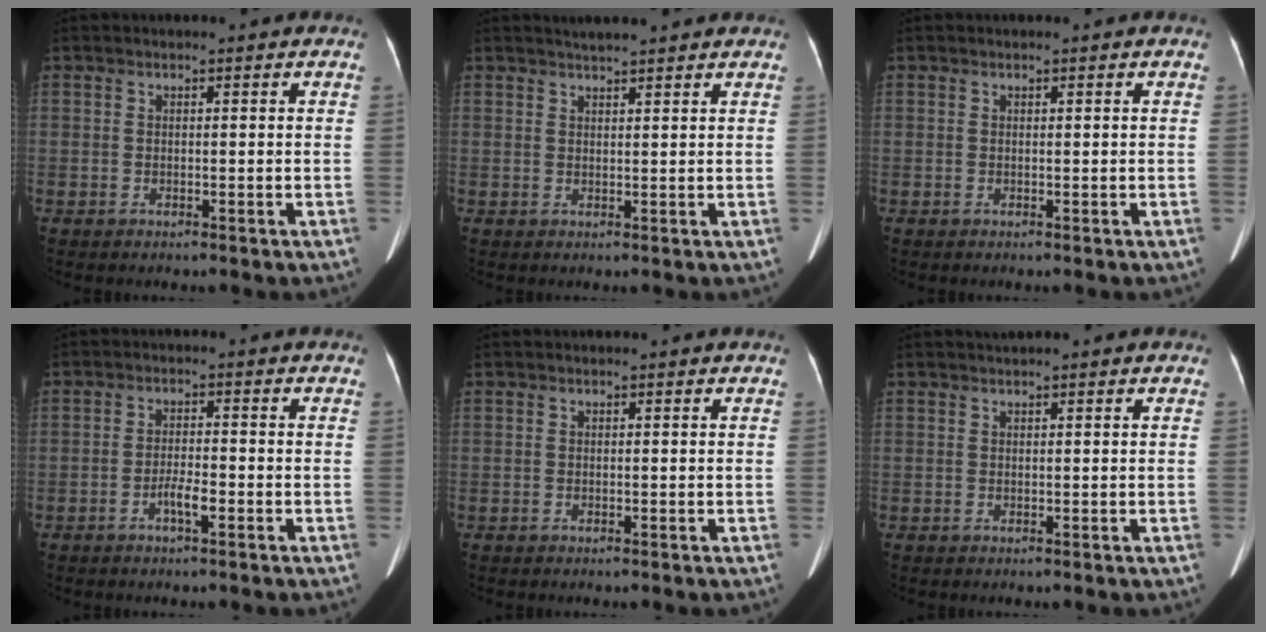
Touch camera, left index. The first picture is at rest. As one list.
[{"total": 5.0, "force": [4.4, 0.5, 2.2], "torque": [-0.030, 0.023, 0.060]}, {"total": 0.0}, {"total": 2.9, "force": [-1.5, 0.5, 2.4], "torque": [-0.045, 0.001, -0.028]}, {"total": 0.0}, {"total": 1.5, "force": [1.2, 0.0, 0.9], "torque": [-0.011, 0.021, 0.019]}]